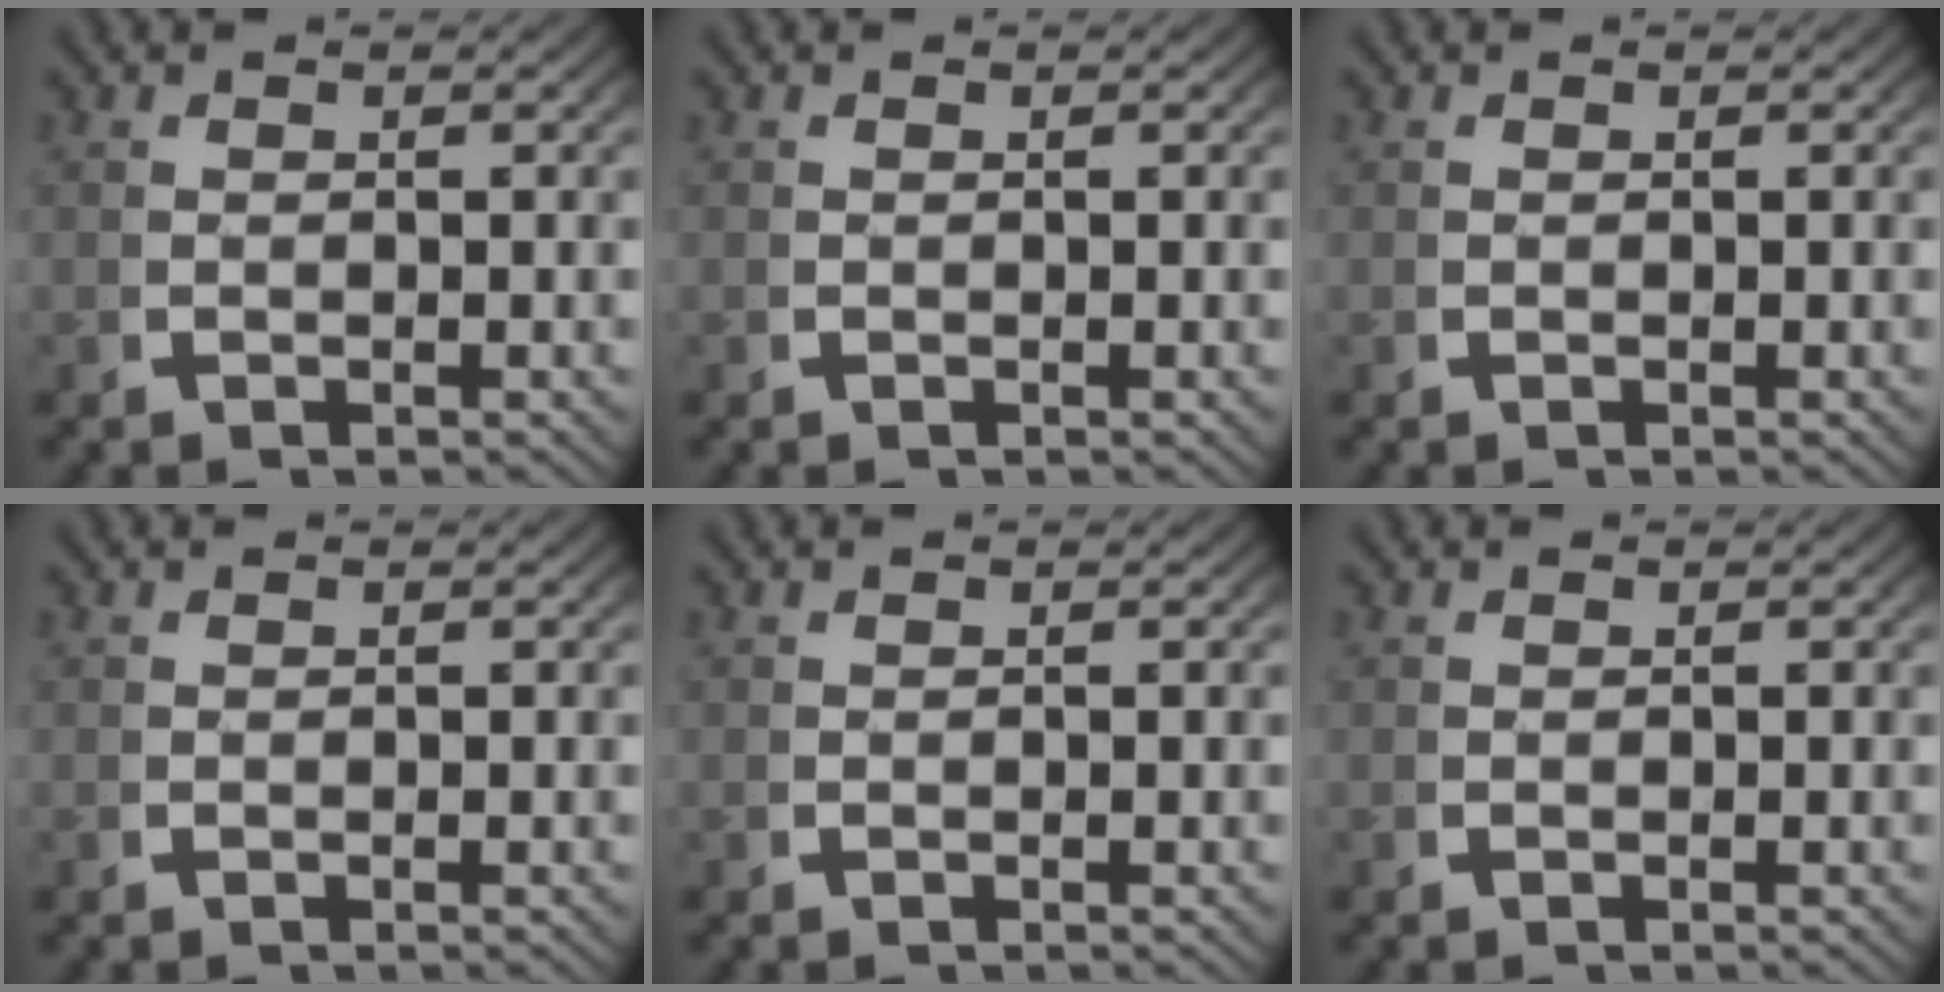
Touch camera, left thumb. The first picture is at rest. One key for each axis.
{"total": 0.0}
{"total": 0.0}
{"total": 0.0}
{"total": 0.0}
{"total": 0.0}